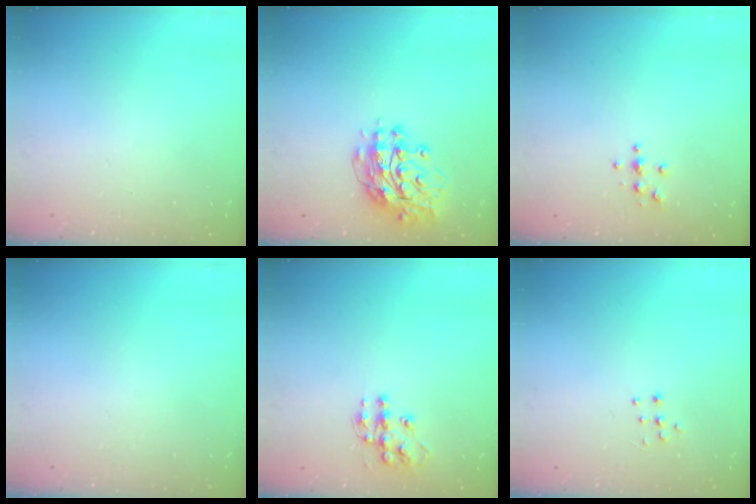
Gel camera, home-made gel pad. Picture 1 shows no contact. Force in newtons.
{"total": 13.7, "press": 13.6, "slide": 1.5}
{"total": 3.8, "press": 3.8, "slide": 0.4}
{"total": 0.0}
{"total": 10.8, "press": 10.8, "slide": 0.6}
{"total": 3.7, "press": 3.7, "slide": 0.2}